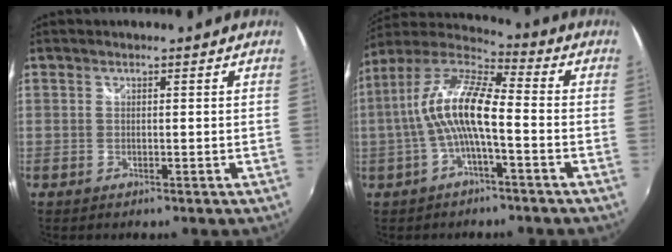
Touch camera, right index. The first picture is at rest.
{"total": 12.3, "force": [-1.7, 2.7, 11.9], "torque": [-0.236, 0.014, -0.035]}